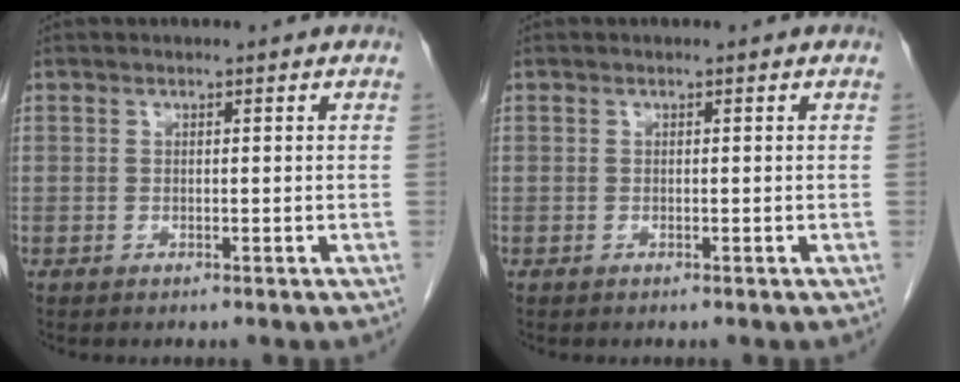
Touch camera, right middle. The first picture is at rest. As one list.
[{"total": 0.0}]